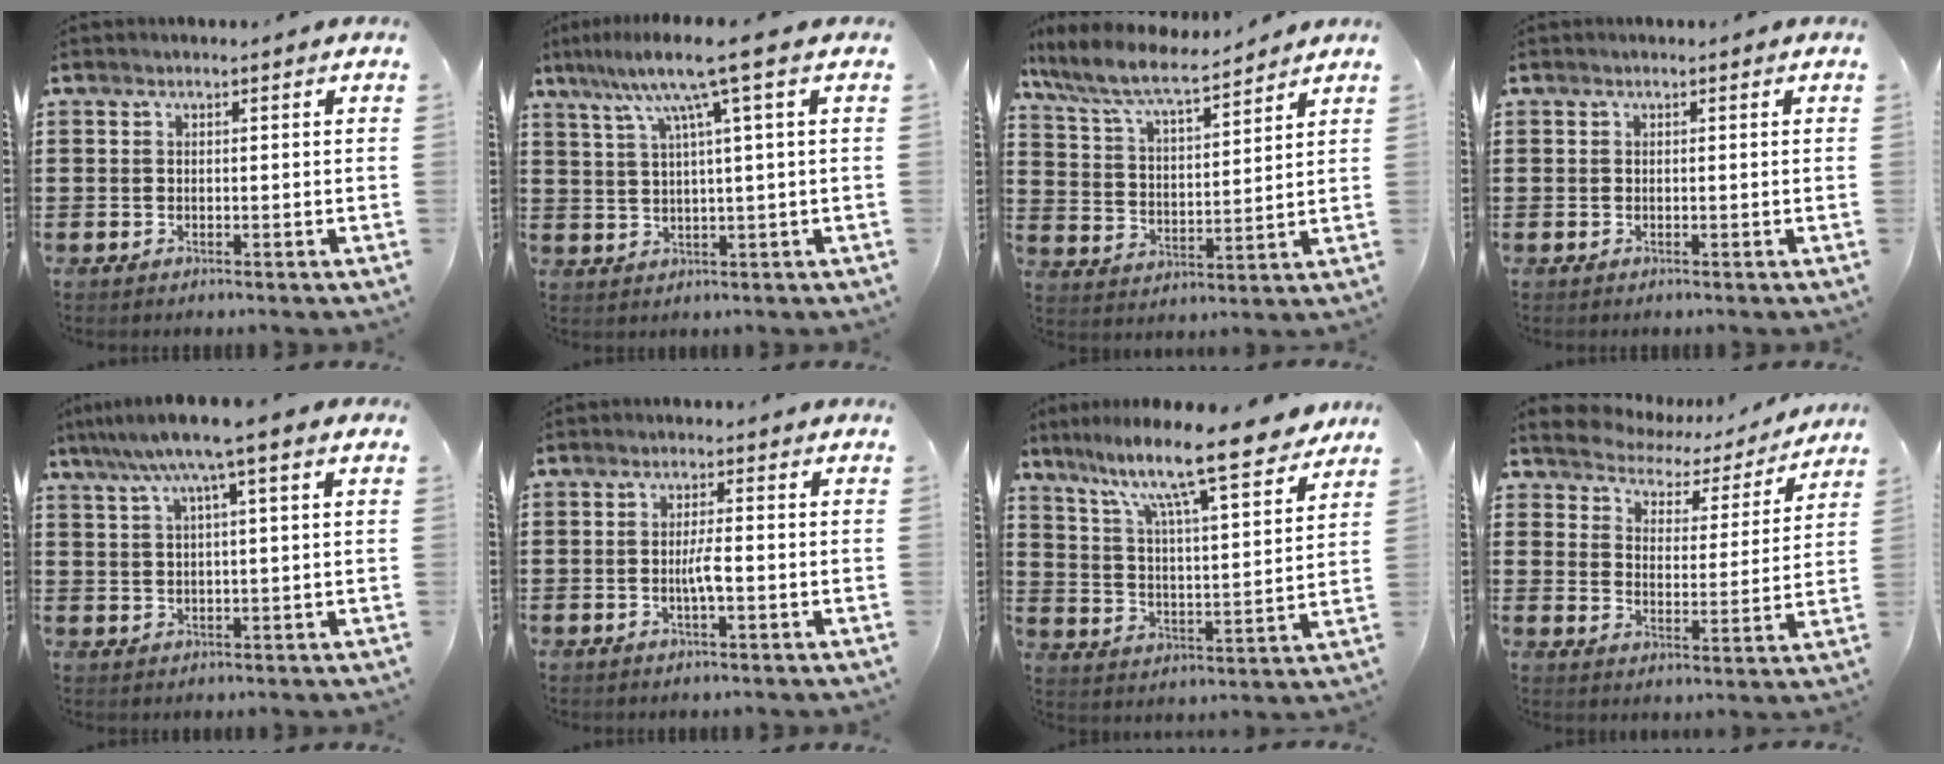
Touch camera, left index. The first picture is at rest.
{"total": 8.4, "force": [3.9, -0.7, 7.4], "torque": [-0.152, -0.005, 0.062]}
{"total": 7.4, "force": [6.4, 0.9, 3.5], "torque": [-0.094, -0.033, 0.108]}
{"total": 0.0}
{"total": 6.9, "force": [3.7, 0.0, 5.8], "torque": [-0.122, -0.003, 0.061]}
{"total": 3.0, "force": [-0.6, 0.4, 2.9], "torque": [-0.059, -0.002, -0.013]}
{"total": 12.1, "force": [9.8, 0.9, 6.9], "torque": [-0.151, -0.062, 0.161]}
{"total": 3.5, "force": [3.4, 0.7, -0.2], "torque": [-0.024, -0.030, 0.052]}